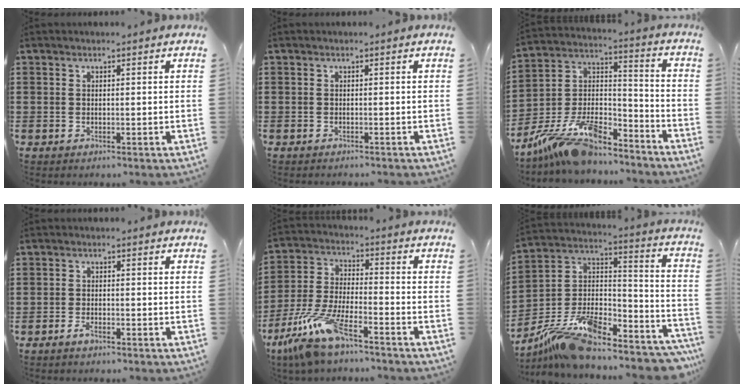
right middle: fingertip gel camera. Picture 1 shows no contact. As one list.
[{"total": 0.5, "force": [-0.5, 0.1, -0.1], "torque": [0.000, 0.002, -0.012]}, {"total": 13.1, "force": [-11.0, 3.5, 6.3], "torque": [-0.123, 0.027, -0.213]}, {"total": 1.9, "force": [-1.3, 0.5, 1.2], "torque": [-0.031, -0.004, -0.027]}, {"total": 10.4, "force": [-8.0, 1.4, 6.5], "torque": [-0.152, -0.001, -0.161]}, {"total": 12.7, "force": [-10.4, 3.7, 6.3], "torque": [-0.128, 0.008, -0.196]}]